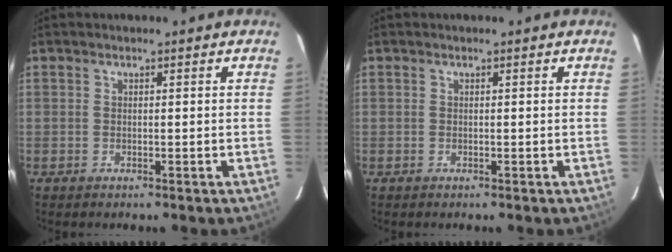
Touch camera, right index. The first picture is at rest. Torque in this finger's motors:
{"motor_torque": [0.00, 0.00, 0.02, 0.00]}